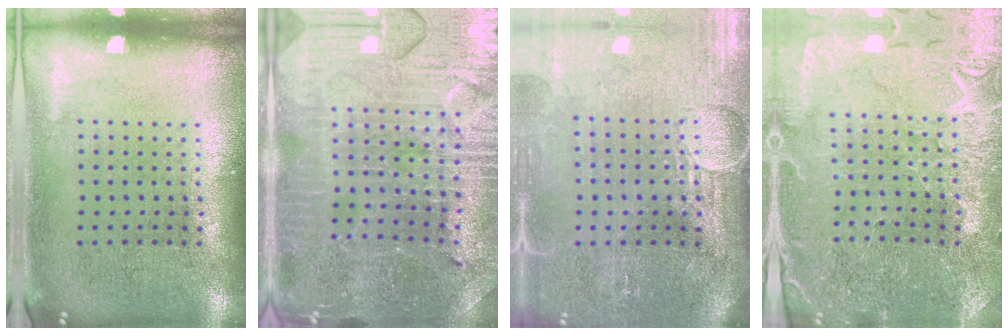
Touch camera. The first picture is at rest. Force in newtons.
{"total": 3.5, "press": 3.4, "slide": 0.6}
{"total": 3.7, "press": 3.4, "slide": 1.5}
{"total": 1.3, "press": 1.2, "slide": 0.2}